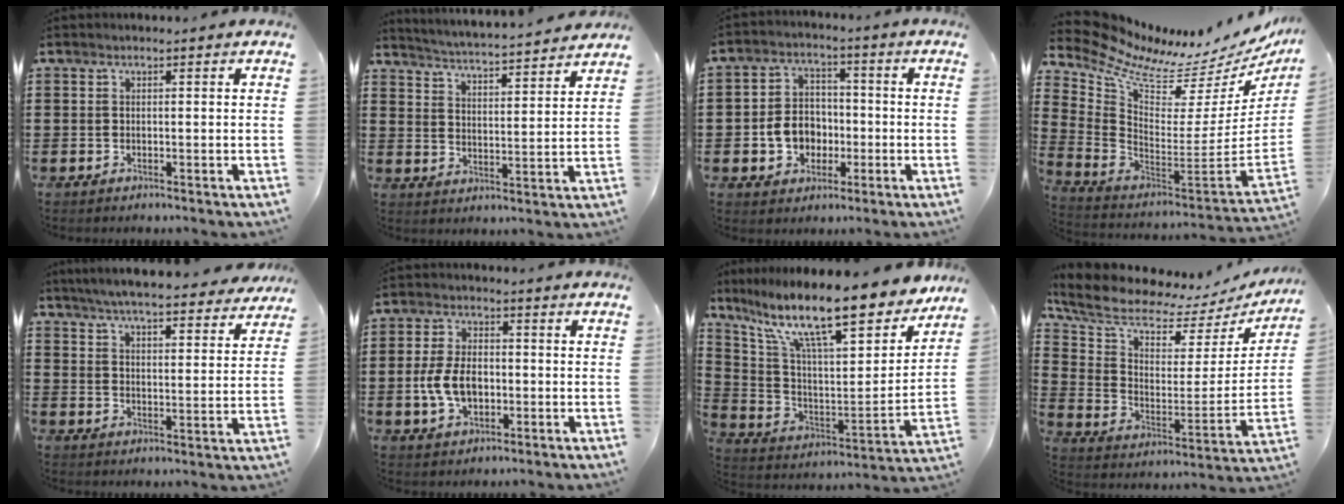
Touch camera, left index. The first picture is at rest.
{"total": 3.7, "force": [3.7, -0.6, 0.5], "torque": [-0.031, -0.035, 0.056]}
{"total": 6.7, "force": [-1.6, 5.7, 3.3], "torque": [-0.077, 0.009, -0.033]}
{"total": 7.3, "force": [6.1, 1.9, 3.4], "torque": [-0.103, -0.065, 0.100]}
{"total": 6.4, "force": [6.1, -0.2, 1.9], "torque": [-0.062, -0.035, 0.108]}
{"total": 7.0, "force": [-1.1, 4.3, 5.4], "torque": [-0.124, 0.003, -0.025]}
{"total": 15.3, "force": [11.8, 2.8, 9.4], "torque": [-0.199, -0.084, 0.193]}
{"total": 7.8, "force": [6.5, 2.5, 3.4], "torque": [-0.100, -0.051, 0.112]}